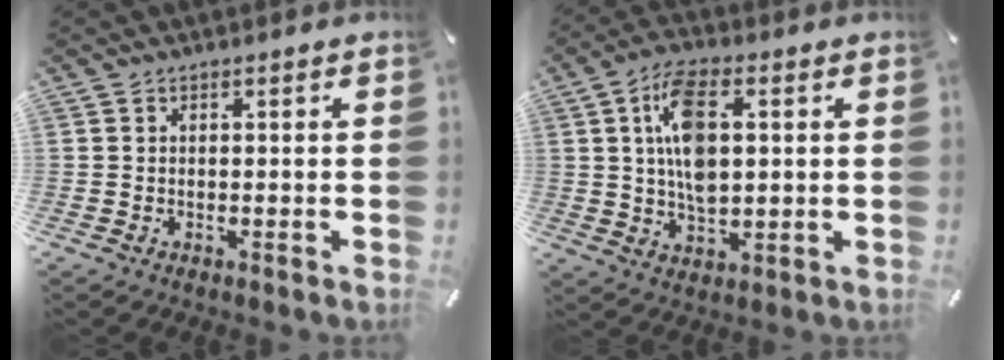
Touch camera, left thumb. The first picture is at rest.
{"total": 11.5, "force": [2.2, 6.2, 9.4], "torque": [-0.178, 0.000, 0.034]}